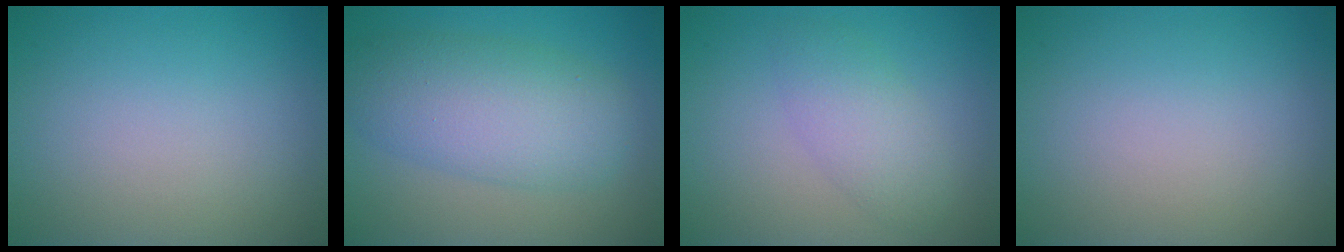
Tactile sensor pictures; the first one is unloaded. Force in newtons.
{"total": 6.8, "press": 6.8, "slide": 0.3}
{"total": 2.9, "press": 2.9, "slide": 0.1}
{"total": 0.0}